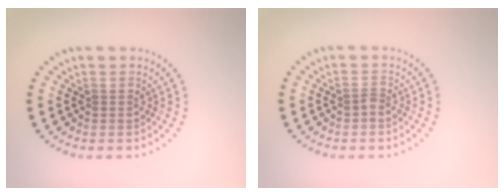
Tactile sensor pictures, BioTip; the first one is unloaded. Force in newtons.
{"total": 0.8, "press": 0.6, "slide": 0.5}